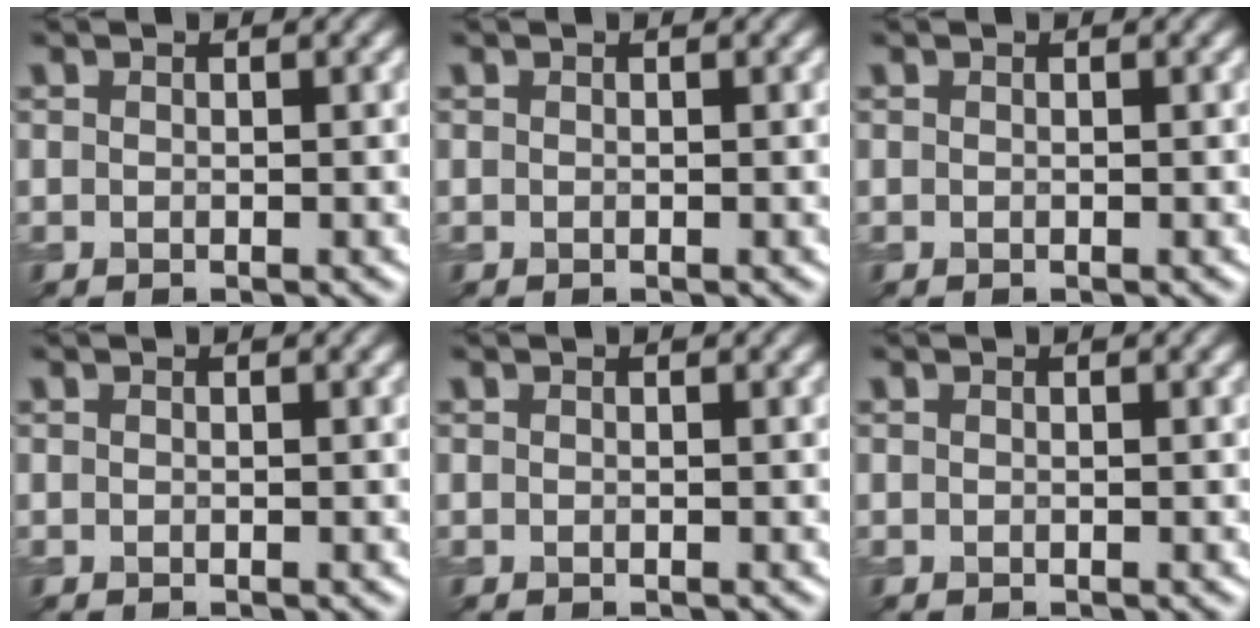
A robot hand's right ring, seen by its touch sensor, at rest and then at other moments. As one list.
[{"total": 0.0}, {"total": 0.0}, {"total": 0.0}, {"total": 0.0}, {"total": 0.0}]